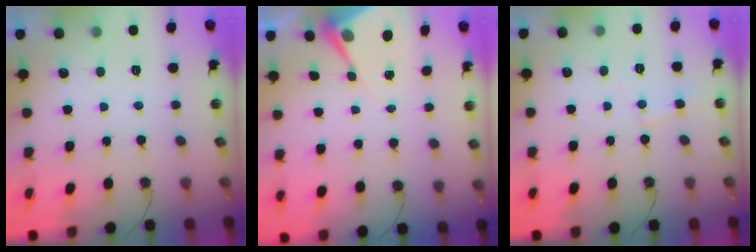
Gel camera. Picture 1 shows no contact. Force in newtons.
{"total": 6.4, "press": 6.3, "slide": 0.5}
{"total": 5.4, "press": 5.4, "slide": 0.5}